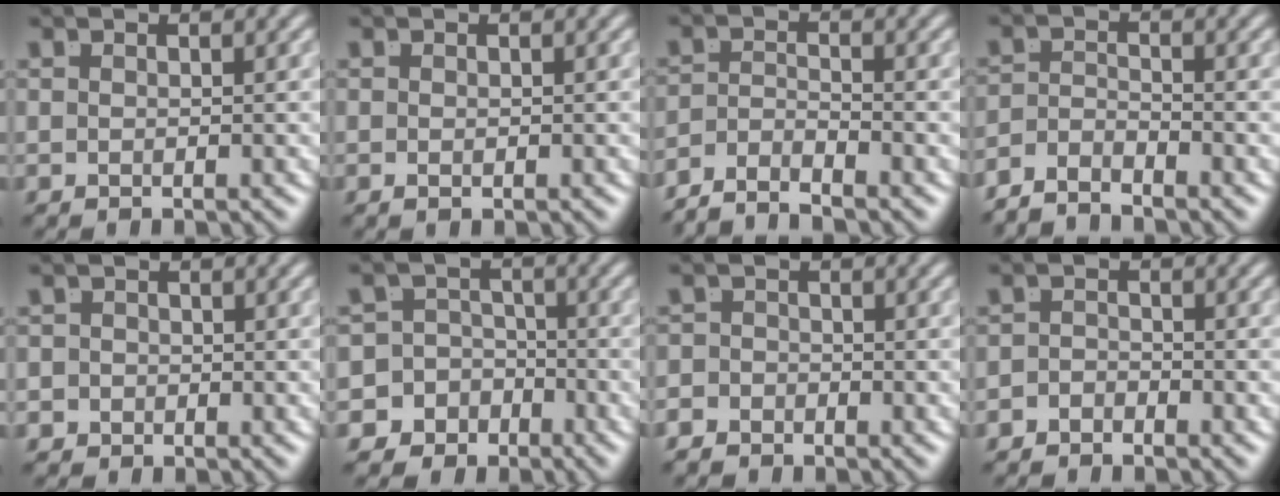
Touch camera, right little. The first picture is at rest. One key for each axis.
{"total": 0.6, "fx": -0.4, "fy": 0.2, "fz": 0.4, "tx": -0.013, "ty": -0.009, "tz": -0.001}
{"total": 4.1, "fx": -3.6, "fy": 1.4, "fz": 1.4, "tx": -0.023, "ty": -0.011, "tz": -0.061}
{"total": 3.5, "fx": -3.1, "fy": 1.4, "fz": 1.0, "tx": -0.017, "ty": -0.012, "tz": -0.055}
{"total": 2.1, "fx": -1.2, "fy": 1.7, "fz": 0.0, "tx": -0.008, "ty": -0.014, "tz": -0.019}
{"total": 12.2, "fx": -5.1, "fy": 10.8, "fz": 2.6, "tx": -0.085, "ty": -0.061, "tz": -0.089}
{"total": 2.4, "fx": -2.0, "fy": 1.2, "fz": -0.2, "tx": 0.001, "ty": -0.017, "tz": -0.033}
{"total": 2.1, "fx": -2.0, "fy": 0.4, "fz": -0.2, "tx": 0.006, "ty": -0.016, "tz": -0.031}